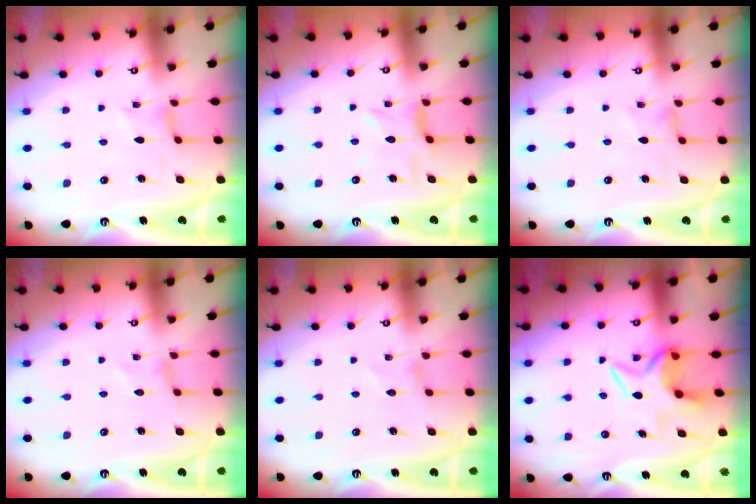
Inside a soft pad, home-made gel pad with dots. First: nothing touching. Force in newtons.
{"total": 3.6, "press": 3.6, "slide": 0.2}
{"total": 0.7, "press": 0.7, "slide": 0.3}
{"total": 0.0}
{"total": 0.0}
{"total": 6.9, "press": 6.7, "slide": 1.3}